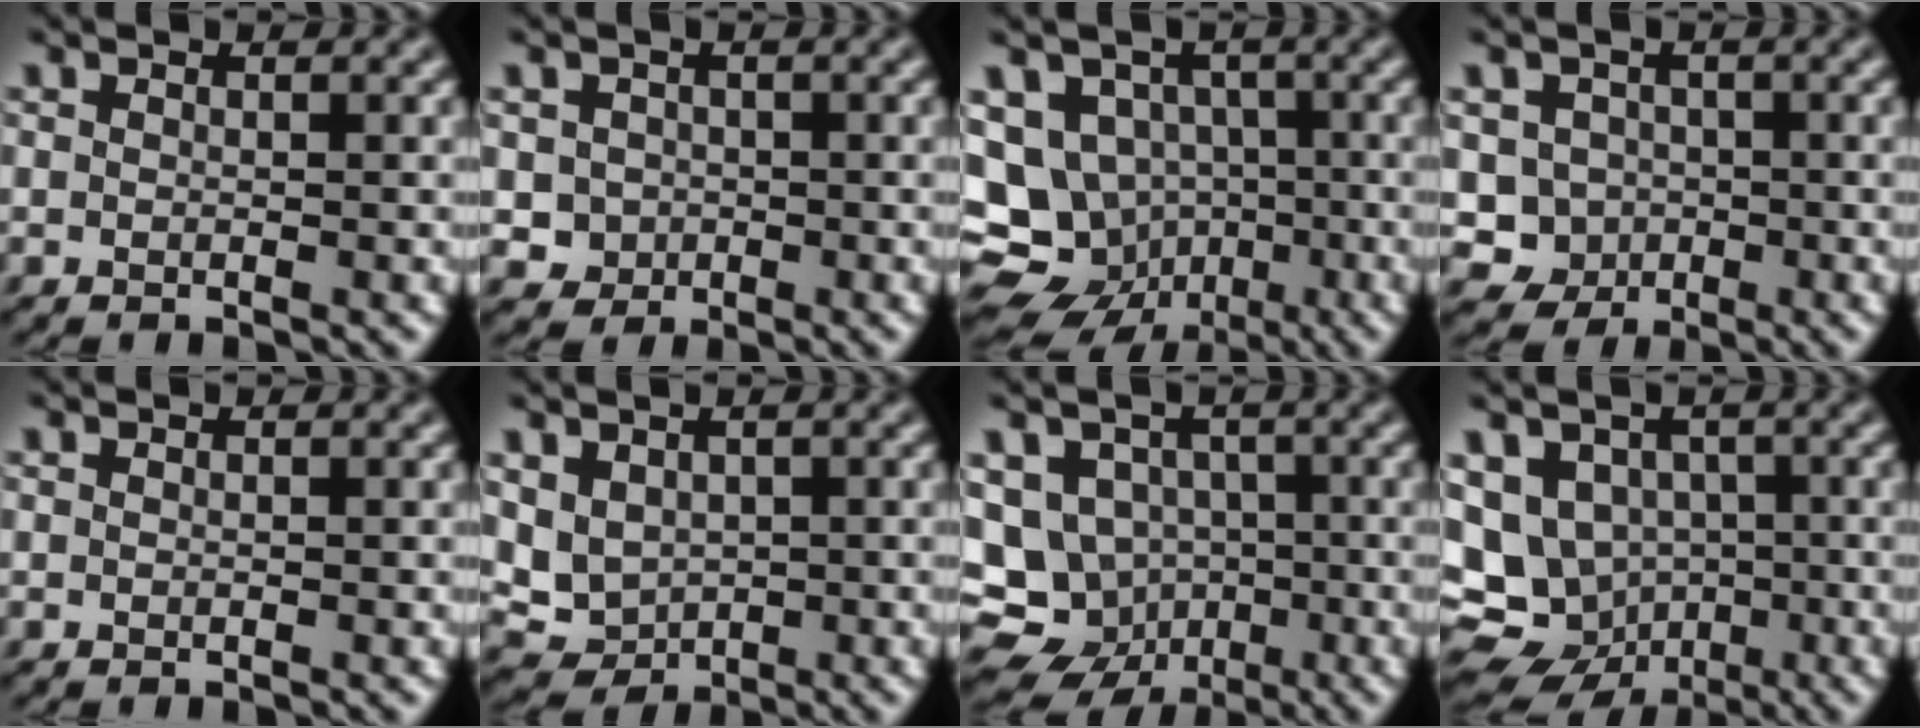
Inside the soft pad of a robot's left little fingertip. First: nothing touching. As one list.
[{"total": 1.7, "force": [-0.1, 1.7, 0.2], "torque": [0.005, -0.005, 0.002]}, {"total": 14.3, "force": [-5.0, 12.3, 5.3], "torque": [-0.106, -0.008, -0.091]}, {"total": 3.3, "force": [-0.3, 3.2, 0.8], "torque": [-0.002, -0.005, -0.014]}, {"total": 0.0}, {"total": 3.2, "force": [0.7, 2.7, 1.6], "torque": [-0.038, -0.009, 0.023]}, {"total": 12.4, "force": [-4.0, 10.7, 4.8], "torque": [-0.085, -0.014, -0.077]}, {"total": 13.1, "force": [-3.2, 11.5, 5.5], "torque": [-0.109, -0.020, -0.060]}]